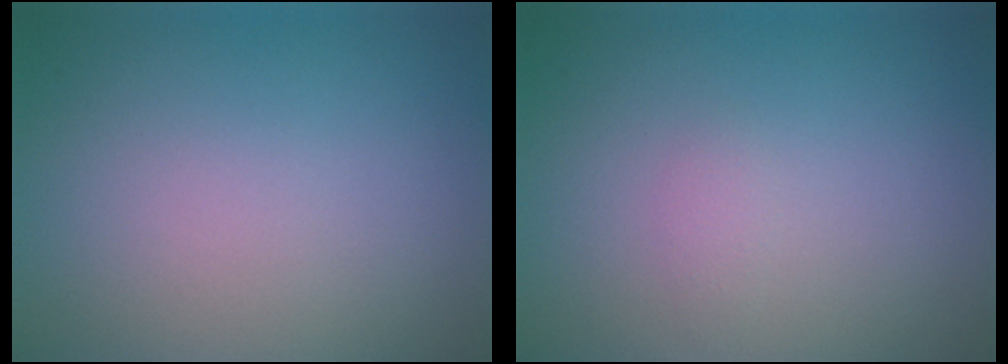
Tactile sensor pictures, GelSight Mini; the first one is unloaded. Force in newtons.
{"total": 0.7, "press": 0.7, "slide": 0.0}